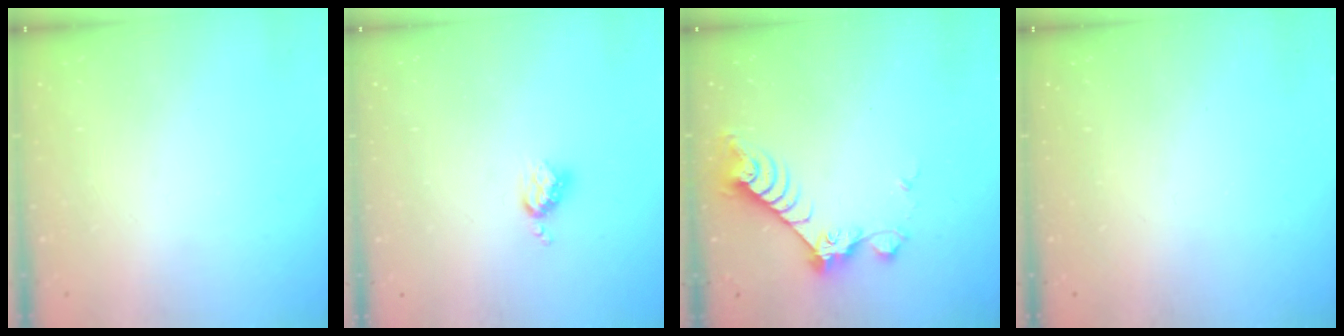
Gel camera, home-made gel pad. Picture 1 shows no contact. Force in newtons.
{"total": 3.5, "press": 3.5, "slide": 0.4}
{"total": 9.0, "press": 9.0, "slide": 0.6}
{"total": 0.0}